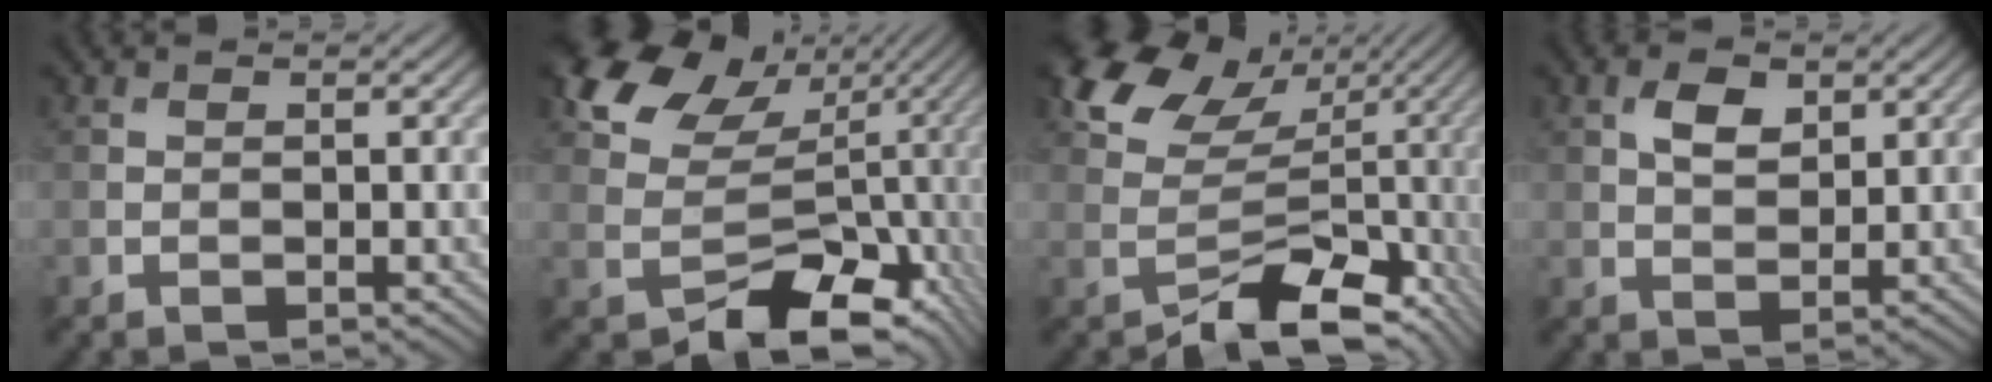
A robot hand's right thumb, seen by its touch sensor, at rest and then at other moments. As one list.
[{"total": 11.3, "force": [1.7, 8.4, 7.3], "torque": [-0.127, -0.018, 0.057]}, {"total": 9.8, "force": [-1.9, 6.9, 6.7], "torque": [-0.114, -0.014, -0.016]}, {"total": 3.3, "force": [1.4, 2.1, 2.1], "torque": [-0.039, -0.002, 0.030]}]